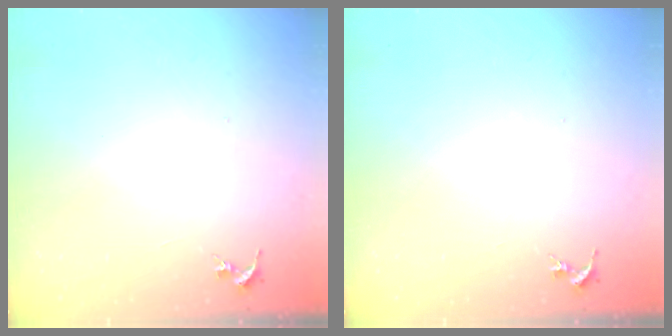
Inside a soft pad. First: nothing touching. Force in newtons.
{"total": 0.0}